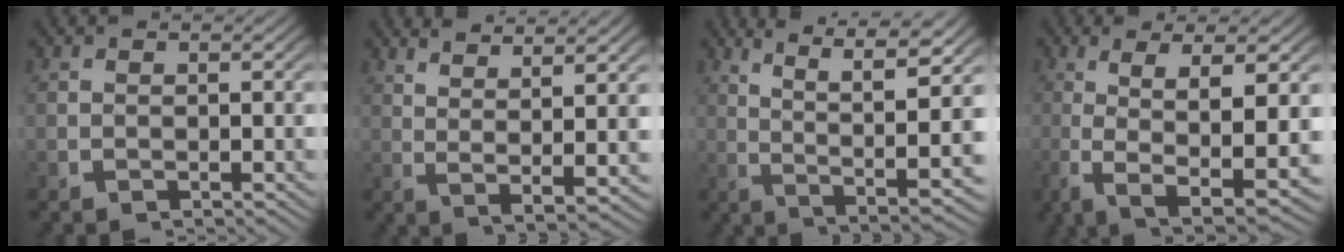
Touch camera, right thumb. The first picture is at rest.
{"total": 5.2, "force": [2.3, 1.2, 4.5], "torque": [-0.079, -0.007, 0.050]}
{"total": 12.1, "force": [2.7, 5.9, 10.2], "torque": [-0.150, -0.007, 0.044]}
{"total": 9.4, "force": [-2.2, 3.7, 8.4], "torque": [-0.167, -0.035, -0.011]}